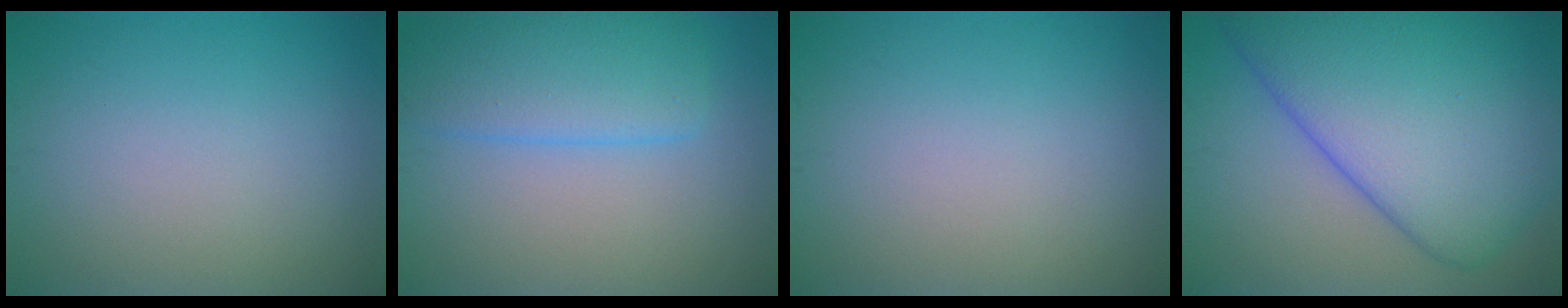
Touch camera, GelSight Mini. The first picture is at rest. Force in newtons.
{"total": 5.2, "press": 5.2, "slide": 0.4}
{"total": 0.0}
{"total": 14.2, "press": 14.2, "slide": 0.4}